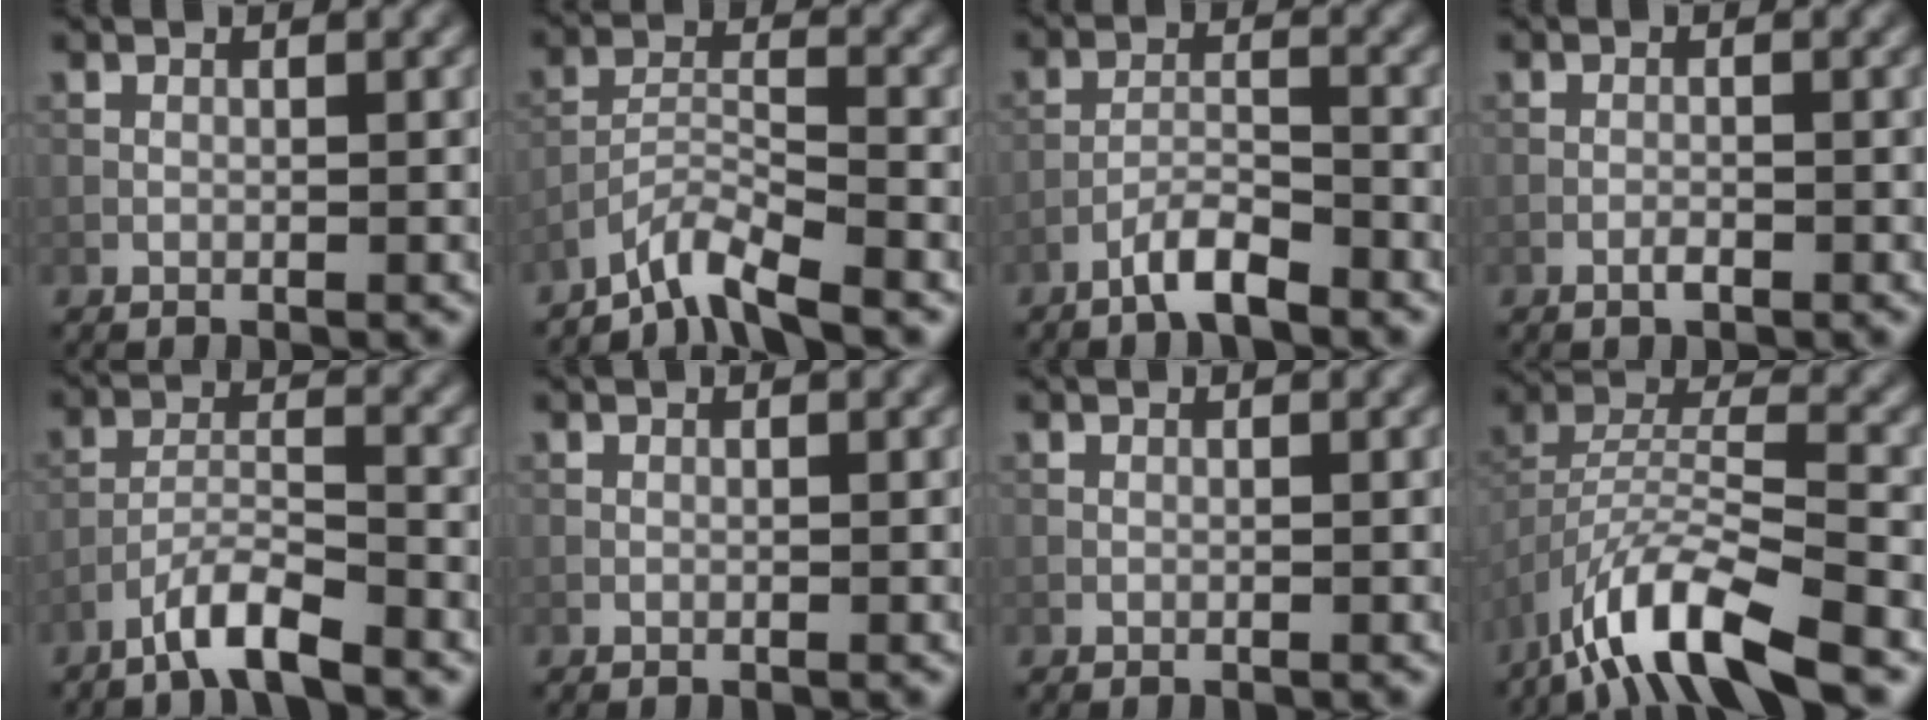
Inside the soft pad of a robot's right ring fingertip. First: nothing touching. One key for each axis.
{"total": 4.0, "fx": -3.6, "fy": 0.2, "fz": 1.8, "tx": -0.031, "ty": 0.004, "tz": -0.081}
{"total": 3.3, "fx": -2.6, "fy": 0.5, "fz": 2.0, "tx": -0.036, "ty": 0.008, "tz": -0.054}
{"total": 0.9, "fx": -0.6, "fy": 0.2, "fz": 0.6, "tx": -0.012, "ty": 0.002, "tz": -0.012}
{"total": 4.4, "fx": -3.4, "fy": 0.7, "fz": 2.7, "tx": -0.049, "ty": 0.006, "tz": -0.071}
{"total": 0.0}
{"total": 0.0}
{"total": 10.4, "fx": -7.3, "fy": 2.7, "fz": 6.8, "tx": -0.118, "ty": 0.003, "tz": -0.145}